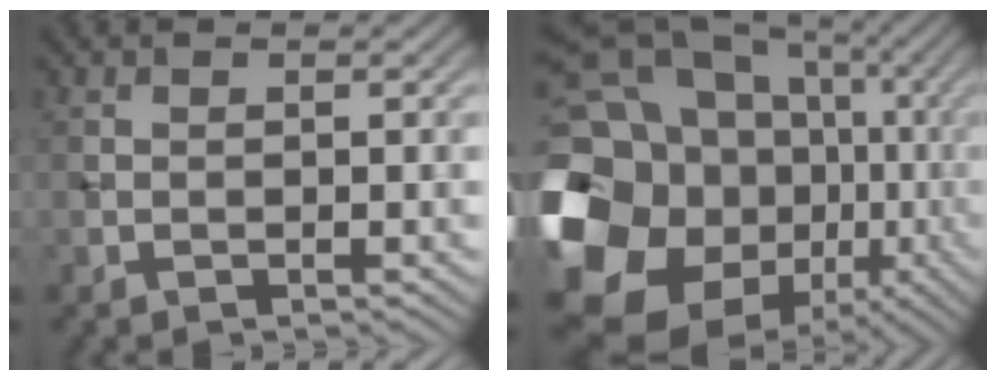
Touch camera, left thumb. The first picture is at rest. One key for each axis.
{"total": 23.9, "fx": -4.3, "fy": 19.8, "fz": 12.7, "tx": -0.281, "ty": -0.043, "tz": -0.099}